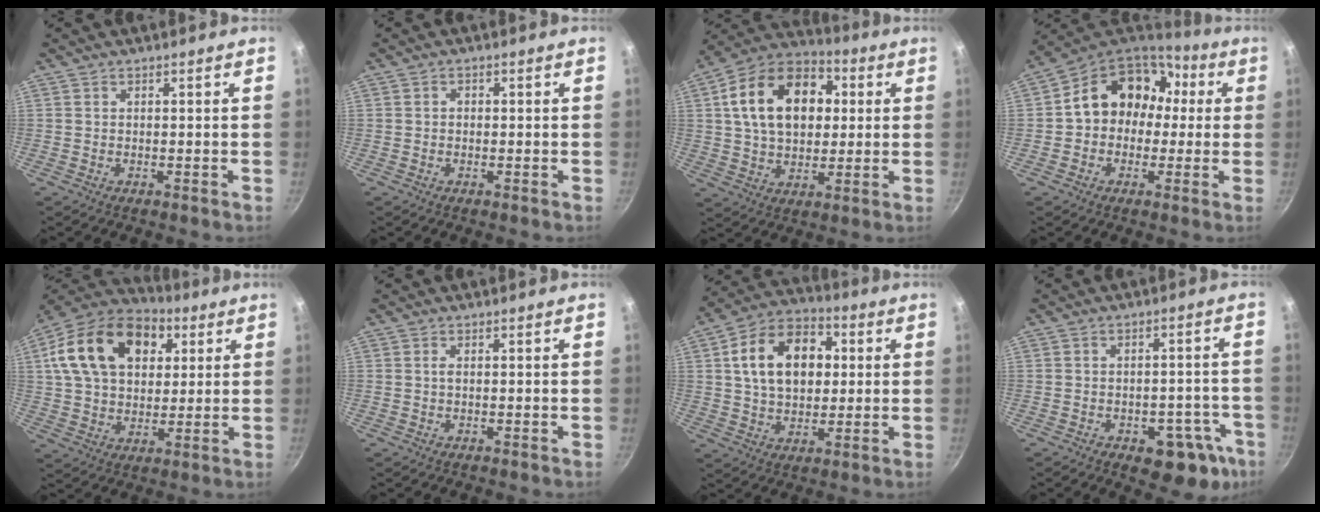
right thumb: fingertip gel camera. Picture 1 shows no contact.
{"total": 1.0, "force": [-0.1, 0.9, 0.5], "torque": [-0.008, 0.005, -0.003]}
{"total": 20.1, "force": [4.0, 13.8, 14.1], "torque": [-0.206, 0.020, 0.054]}
{"total": 16.4, "force": [1.7, 13.5, 9.2], "torque": [-0.104, 0.056, 0.015]}
{"total": 21.9, "force": [7.1, 14.7, 14.6], "torque": [-0.234, 0.008, 0.111]}
{"total": 0.7, "force": [0.0, 0.3, 0.7], "torque": [-0.014, 0.002, 0.000]}
{"total": 17.0, "force": [3.1, 11.8, 11.8], "torque": [-0.163, 0.018, 0.041]}
{"total": 12.2, "force": [-6.0, 6.8, 8.2], "torque": [-0.044, 0.034, -0.068]}